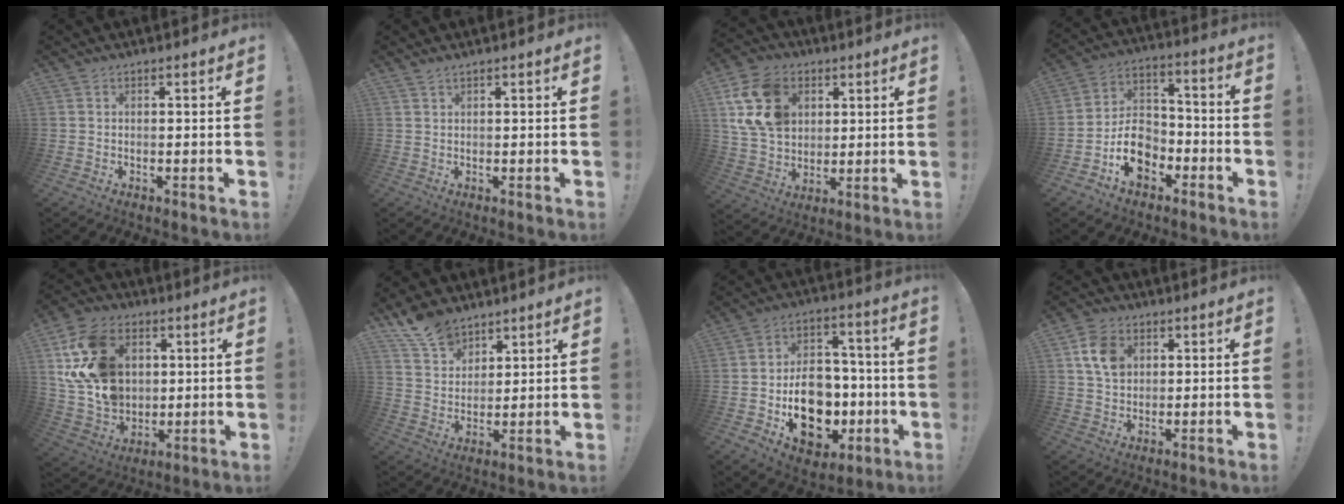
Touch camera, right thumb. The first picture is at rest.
{"total": 1.2, "force": [1.0, 0.2, 0.6], "torque": [-0.020, 0.004, 0.020]}
{"total": 18.5, "force": [6.5, 14.0, 10.2], "torque": [-0.187, -0.016, 0.130]}
{"total": 12.9, "force": [-5.9, 9.8, 6.1], "torque": [-0.095, 0.040, -0.101]}
{"total": 21.2, "force": [5.9, 15.9, 12.8], "torque": [-0.245, -0.018, 0.120]}
{"total": 11.0, "force": [8.6, 5.9, 3.5], "torque": [-0.068, -0.055, 0.167]}
{"total": 17.9, "force": [-4.3, 13.5, 11.0], "torque": [-0.158, 0.024, -0.056]}
{"total": 9.5, "force": [3.1, 7.3, 5.1], "torque": [-0.072, 0.001, 0.062]}